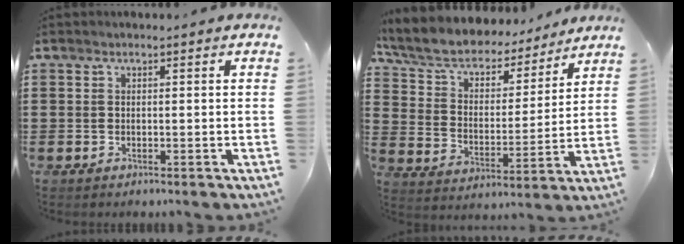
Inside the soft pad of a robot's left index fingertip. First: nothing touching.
{"total": 6.9, "force": [6.1, 2.6, 2.2], "torque": [-0.073, -0.037, 0.105]}